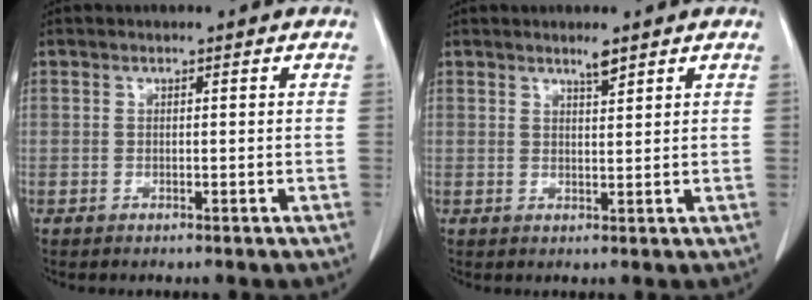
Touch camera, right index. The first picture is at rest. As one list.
[{"total": 1.9, "force": [1.6, 0.0, 1.1], "torque": [-0.022, -0.002, 0.029]}]